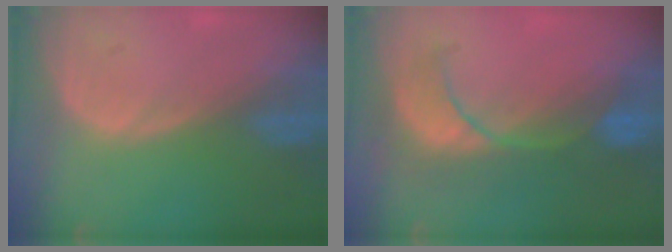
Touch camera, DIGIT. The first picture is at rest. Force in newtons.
{"total": 7.9, "press": 7.8, "slide": 1.6}